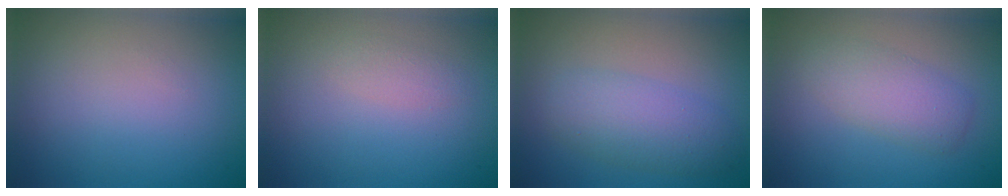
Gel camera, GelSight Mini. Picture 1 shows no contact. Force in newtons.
{"total": 1.1, "press": 1.1, "slide": 0.1}
{"total": 4.1, "press": 4.1, "slide": 0.2}
{"total": 3.2, "press": 3.2, "slide": 0.1}